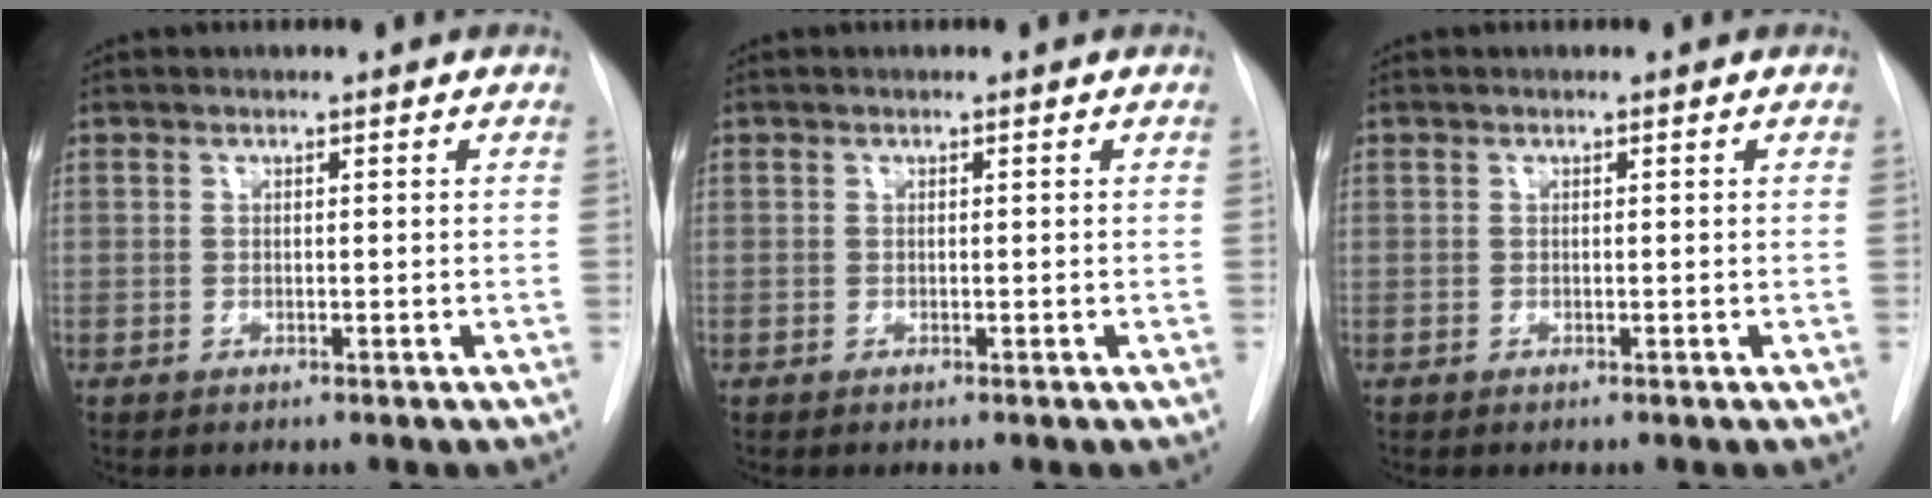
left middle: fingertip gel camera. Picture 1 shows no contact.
{"total": 0.0}
{"total": 0.0}